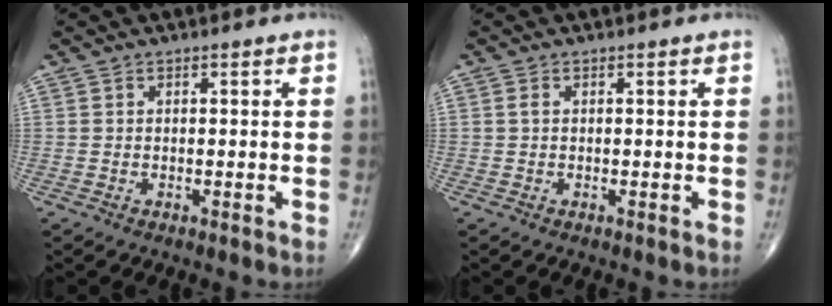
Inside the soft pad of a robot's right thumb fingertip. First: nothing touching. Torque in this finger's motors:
{"motor_torque": [-0.33, 0.18, 0.17, 0.09, 0.00]}